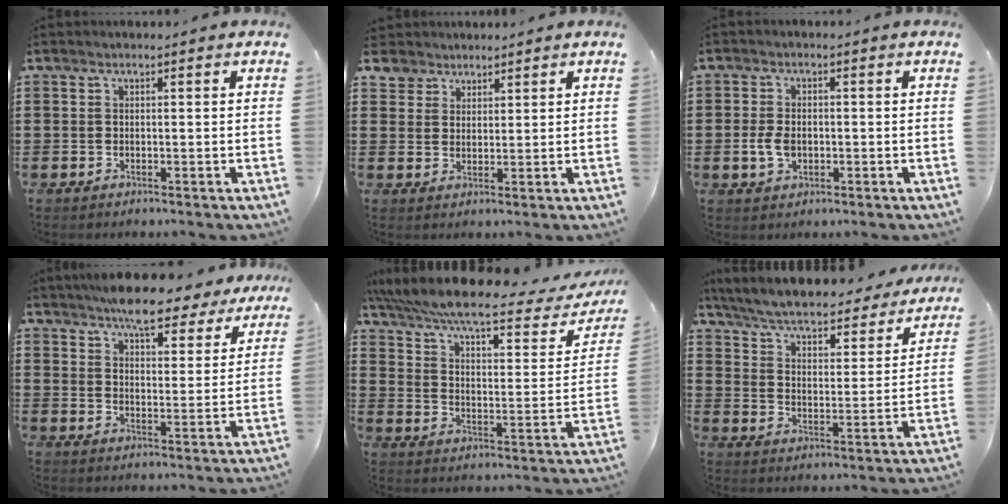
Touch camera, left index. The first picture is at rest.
{"total": 3.8, "force": [2.8, 2.5, 0.1], "torque": [-0.020, 0.005, 0.054]}
{"total": 3.8, "force": [-0.6, 2.5, 2.9], "torque": [-0.077, -0.002, -0.018]}
{"total": 7.0, "force": [6.4, 1.3, 2.6], "torque": [-0.057, -0.028, 0.113]}
{"total": 8.3, "force": [6.8, 0.6, 4.7], "torque": [-0.119, -0.044, 0.111]}
{"total": 5.6, "force": [5.2, 0.3, 2.0], "torque": [-0.064, -0.041, 0.084]}